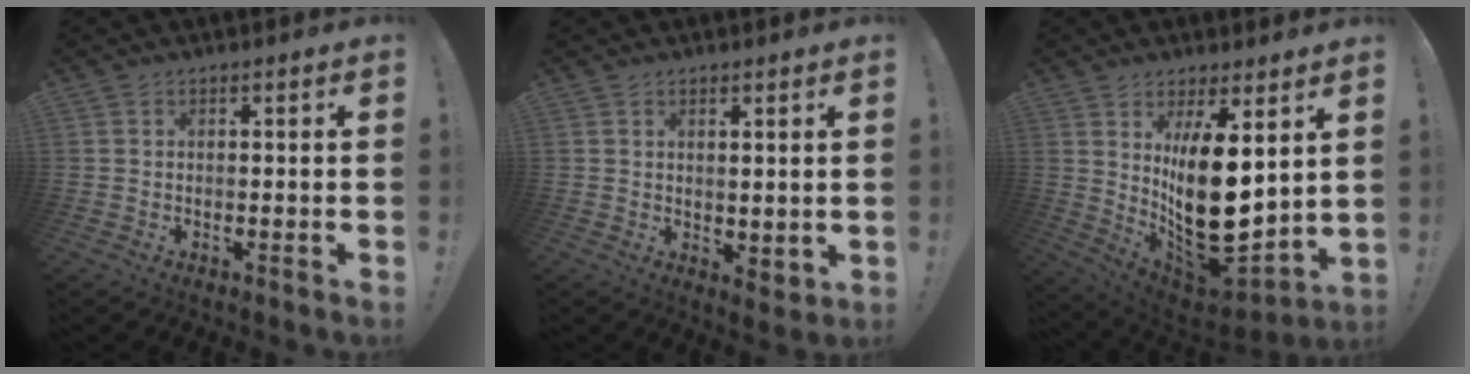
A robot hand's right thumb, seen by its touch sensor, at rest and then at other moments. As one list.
[{"total": 3.1, "force": [2.1, 1.6, 1.7], "torque": [-0.016, -0.015, 0.038]}, {"total": 19.5, "force": [3.1, 9.0, 16.9], "torque": [-0.273, -0.055, 0.070]}]